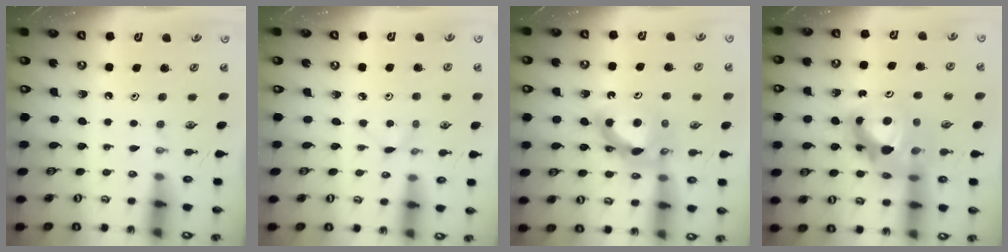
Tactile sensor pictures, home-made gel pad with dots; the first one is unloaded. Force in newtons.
{"total": 2.9, "press": 2.9, "slide": 0.3}
{"total": 10.8, "press": 10.7, "slide": 1.1}
{"total": 15.7, "press": 15.6, "slide": 1.3}